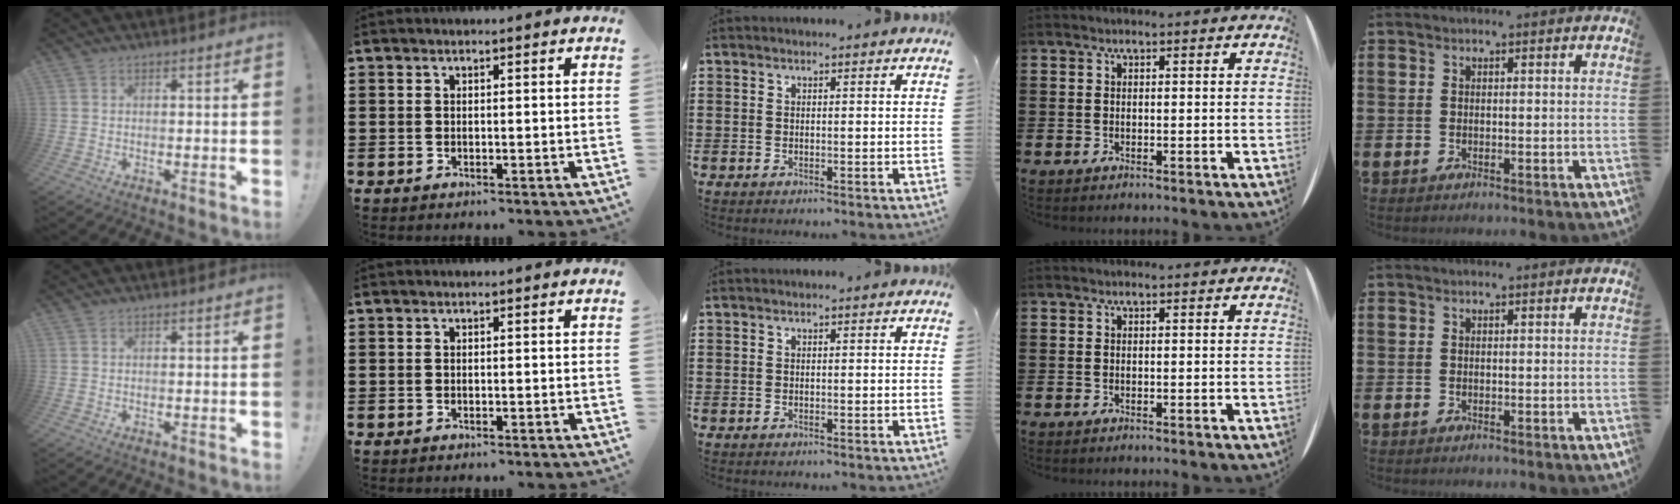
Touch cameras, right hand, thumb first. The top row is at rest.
{}